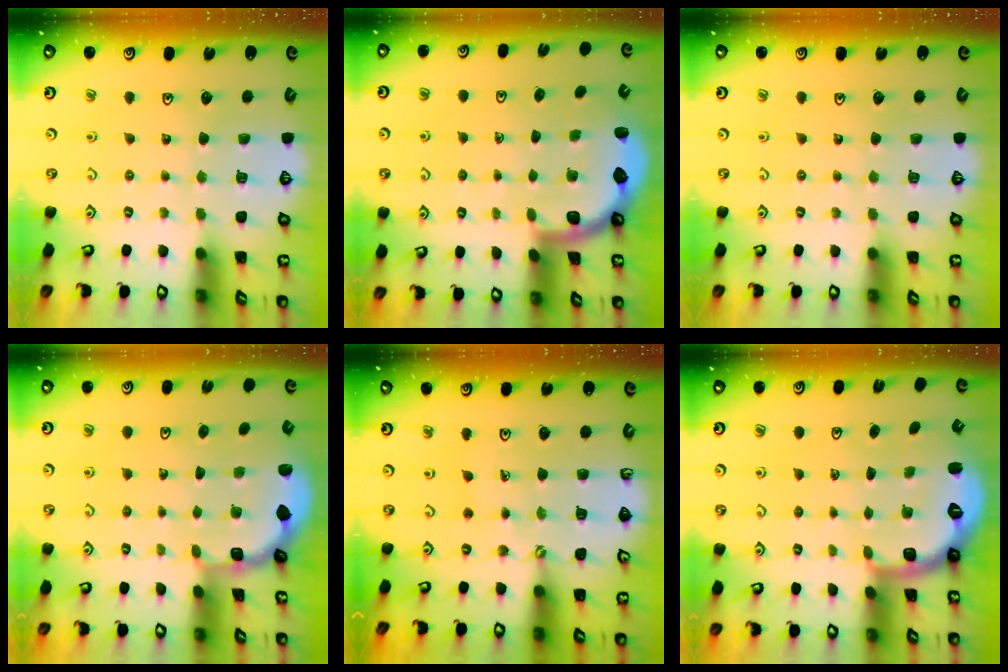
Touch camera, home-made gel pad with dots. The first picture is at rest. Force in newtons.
{"total": 1.8, "press": 1.8, "slide": 0.1}
{"total": 0.0}
{"total": 1.8, "press": 1.6, "slide": 0.7}
{"total": 2.4, "press": 2.0, "slide": 1.3}
{"total": 2.5, "press": 1.9, "slide": 1.6}